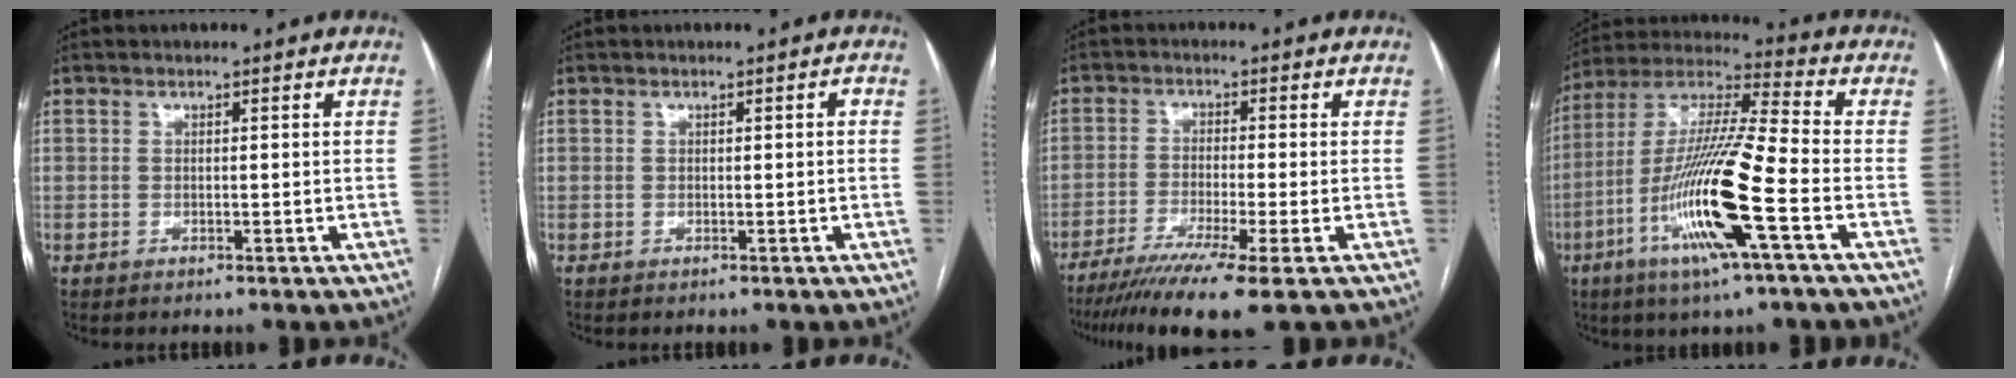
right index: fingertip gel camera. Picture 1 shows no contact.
{"total": 0.8, "force": [0.0, 0.2, 0.8], "torque": [-0.006, 0.002, 0.001]}
{"total": 10.7, "force": [-7.4, -1.0, 7.7], "torque": [-0.123, -0.026, -0.117]}
{"total": 17.9, "force": [-6.3, 0.3, 16.8], "torque": [-0.340, -0.014, -0.122]}